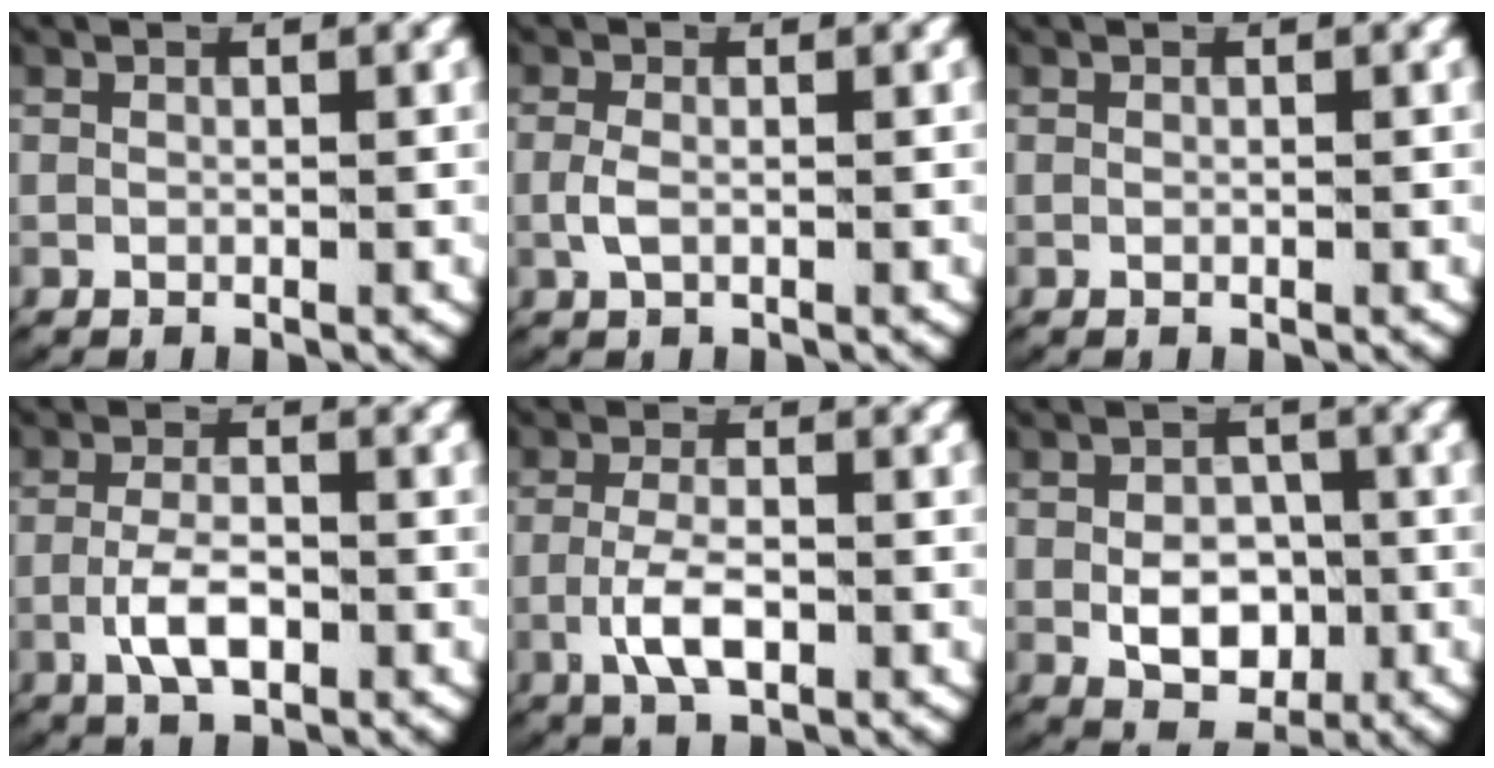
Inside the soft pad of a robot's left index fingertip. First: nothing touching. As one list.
[{"total": 1.4, "force": [-0.3, 0.6, 1.2], "torque": [-0.041, -0.010, -0.001]}, {"total": 0.0}, {"total": 3.6, "force": [-1.4, 1.6, 2.9], "torque": [-0.059, -0.011, -0.020]}, {"total": 3.6, "force": [-1.2, 1.5, 3.1], "torque": [-0.067, -0.012, -0.017]}, {"total": 4.7, "force": [-1.0, 3.6, 2.9], "torque": [-0.048, -0.025, -0.007]}]